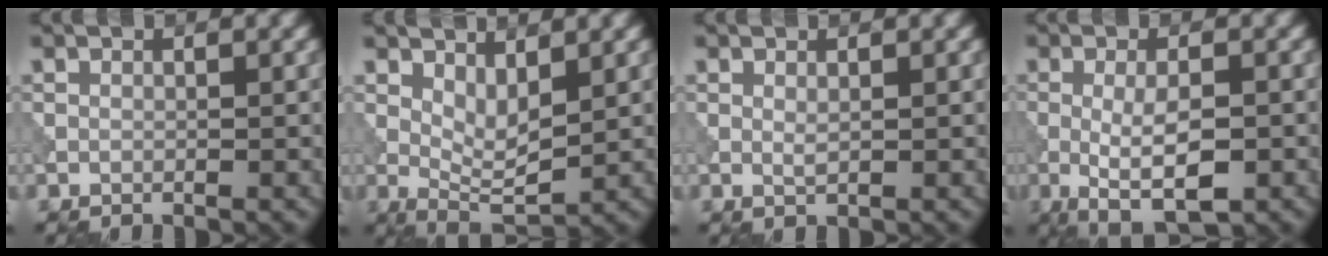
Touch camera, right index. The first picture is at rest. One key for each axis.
{"total": 3.5, "fx": 1.2, "fy": 1.4, "fz": 2.9, "tx": -0.055, "ty": -0.010, "tz": 0.026}
{"total": 0.7, "fx": 0.2, "fy": 0.2, "fz": 0.6, "tx": -0.013, "ty": -0.001, "tz": 0.004}
{"total": 5.5, "fx": -1.6, "fy": 1.7, "fz": 5.0, "tx": -0.093, "ty": -0.008, "tz": -0.027}